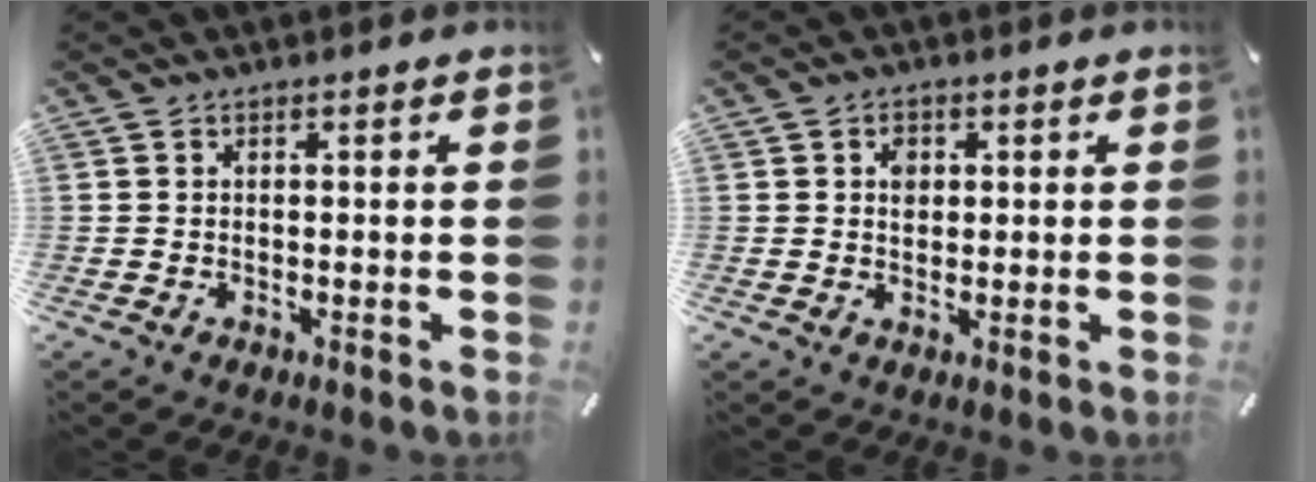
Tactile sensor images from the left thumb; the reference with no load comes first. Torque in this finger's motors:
{"motor_torque": [0.56, 0.78, 0.08, -0.27, 0.00]}